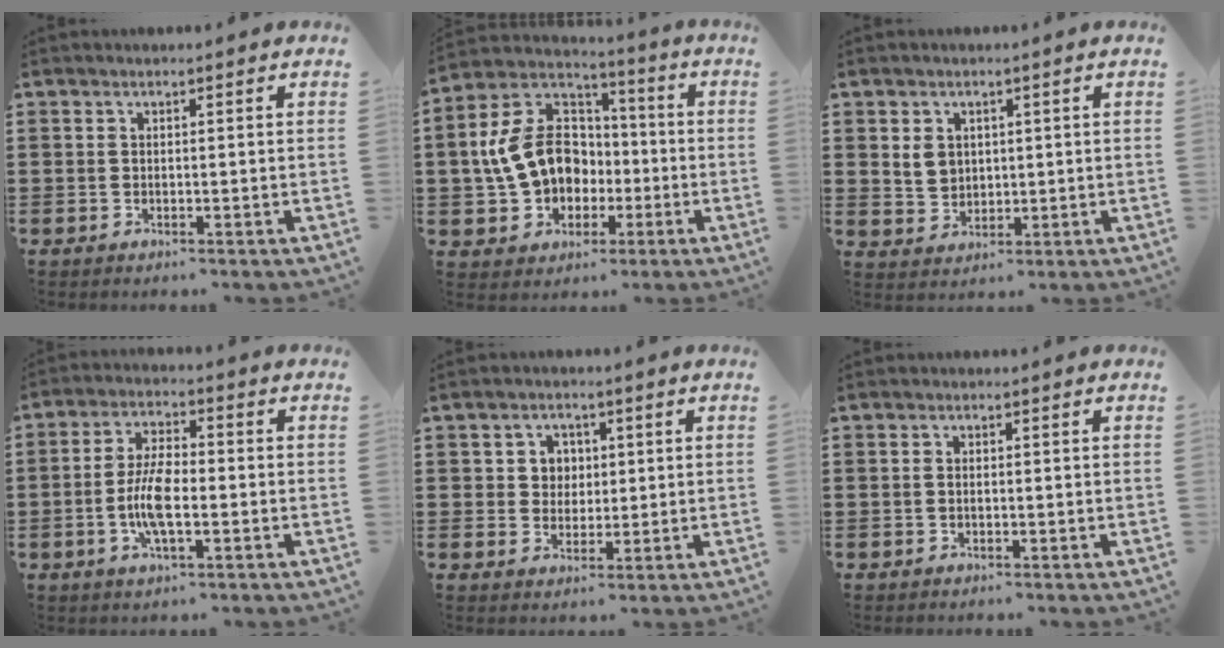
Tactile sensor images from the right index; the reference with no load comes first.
{"total": 12.9, "force": [-0.9, 10.4, 7.7], "torque": [-0.200, 0.023, -0.011]}
{"total": 3.4, "force": [1.1, 2.8, 1.5], "torque": [-0.040, 0.009, 0.021]}
{"total": 7.3, "force": [-1.6, 2.6, 6.7], "torque": [-0.149, -0.004, -0.036]}
{"total": 3.6, "force": [0.8, 3.4, 1.0], "torque": [-0.036, 0.012, 0.012]}
{"total": 0.6, "force": [-0.1, 0.3, 0.5], "torque": [-0.012, 0.000, -0.003]}